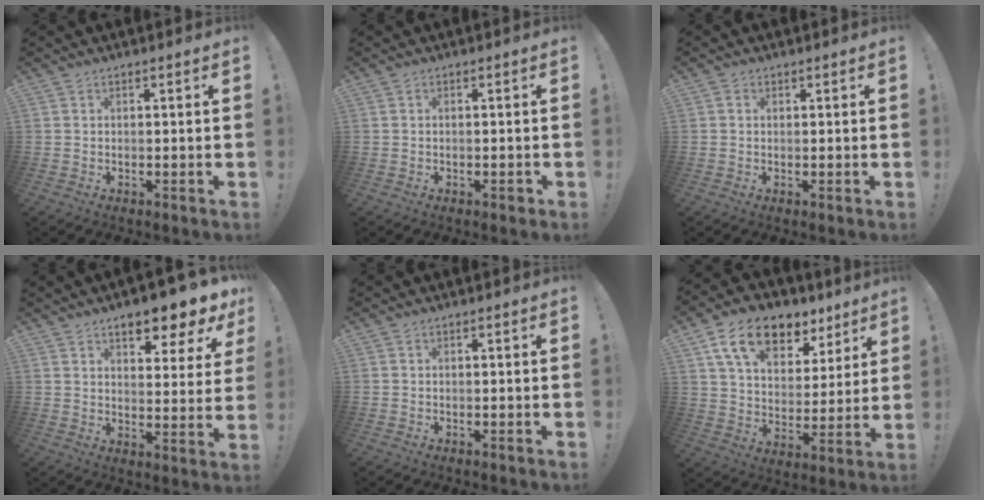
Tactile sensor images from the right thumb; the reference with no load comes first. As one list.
[{"total": 1.0, "force": [-0.5, 0.5, 0.7], "torque": [-0.007, 0.004, -0.008]}, {"total": 1.0, "force": [0.7, 0.7, 0.3], "torque": [0.002, 0.000, 0.011]}, {"total": 9.6, "force": [7.0, 2.7, 5.9], "torque": [-0.075, -0.054, 0.117]}, {"total": 0.0}, {"total": 16.7, "force": [10.3, 9.6, 9.0], "torque": [-0.160, -0.050, 0.187]}]